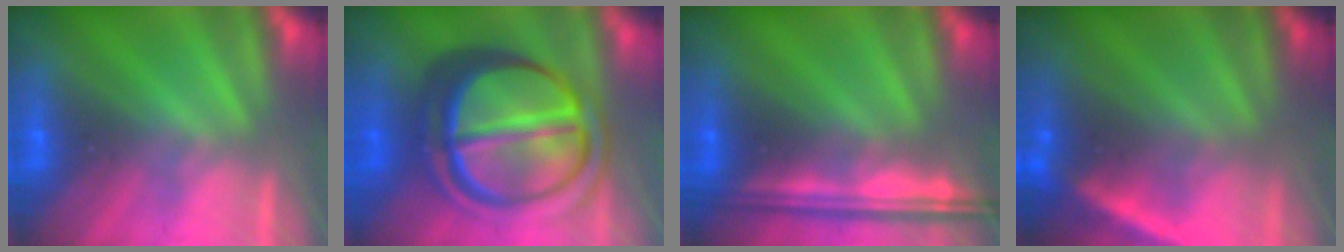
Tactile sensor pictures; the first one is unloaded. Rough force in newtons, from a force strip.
{"total": 7.8}
{"total": 7.7}
{"total": 2.2}